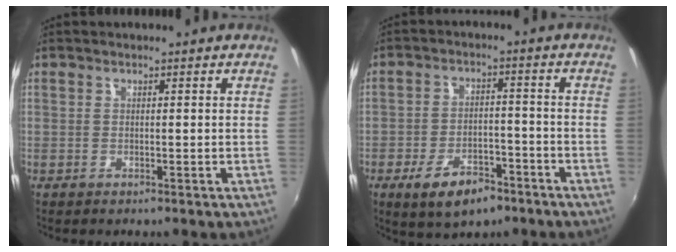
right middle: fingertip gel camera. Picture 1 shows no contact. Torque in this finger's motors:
{"motor_torque": [1.15, -0.98, 0.20, 0.11]}